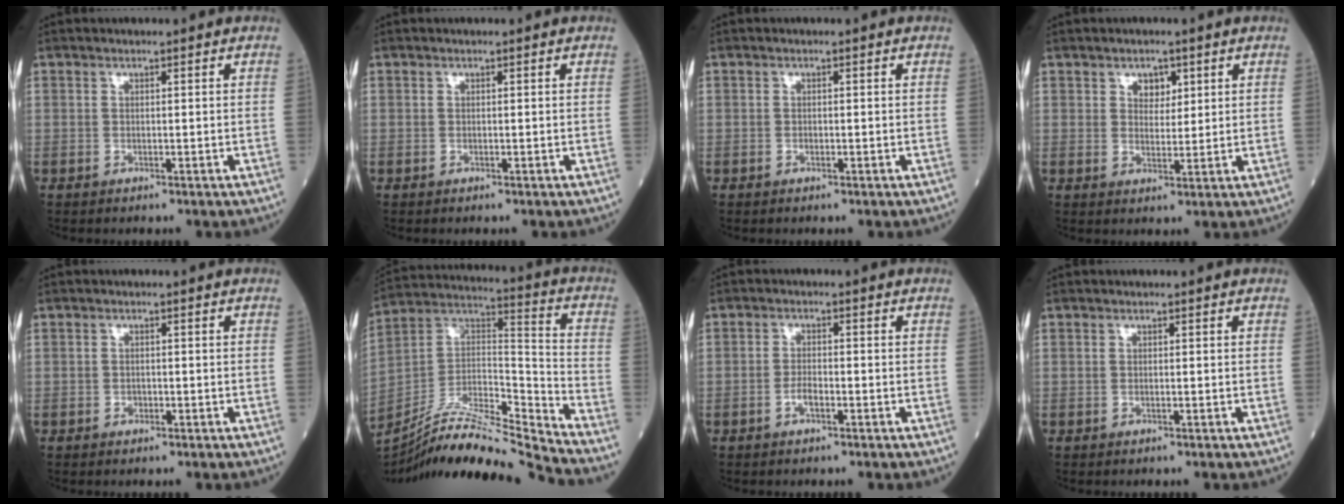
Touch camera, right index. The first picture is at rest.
{"total": 0.0}
{"total": 0.0}
{"total": 2.9, "force": [1.5, 2.0, 1.6], "torque": [-0.018, 0.002, 0.024]}
{"total": 0.8, "force": [-0.4, 0.7, 0.3], "torque": [-0.002, 0.002, -0.005]}
{"total": 19.1, "force": [-18.1, -1.1, 6.0], "torque": [-0.120, 0.023, -0.318]}
{"total": 2.0, "force": [-1.0, 0.6, 1.6], "torque": [-0.024, 0.004, -0.020]}
{"total": 0.0}